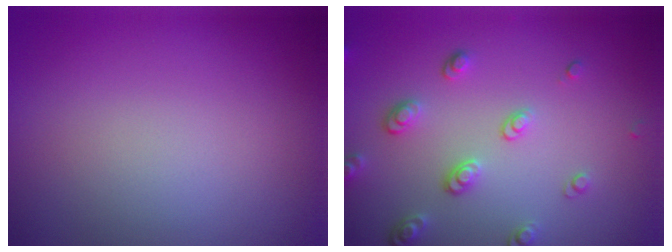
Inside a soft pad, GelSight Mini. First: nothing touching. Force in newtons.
{"total": 2.9, "press": 2.6, "slide": 1.3}